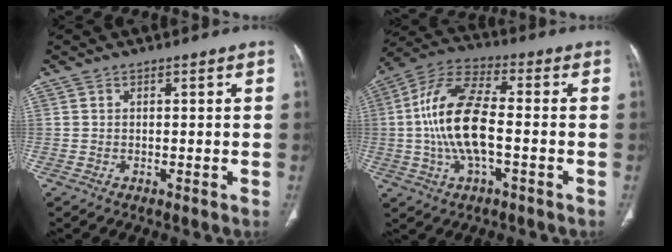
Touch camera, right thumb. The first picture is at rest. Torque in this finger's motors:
{"motor_torque": [2.15, 2.86, 2.14, -0.61, 0.80]}